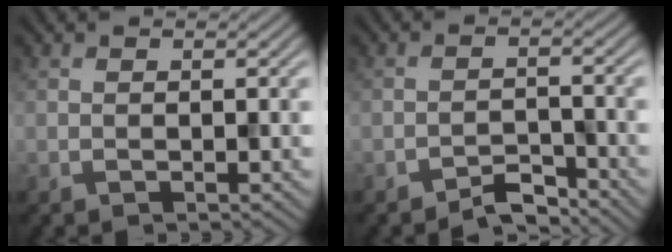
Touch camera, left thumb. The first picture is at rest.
{"total": 3.0, "force": [-2.8, 0.6, 1.0], "torque": [-0.011, 0.005, -0.055]}